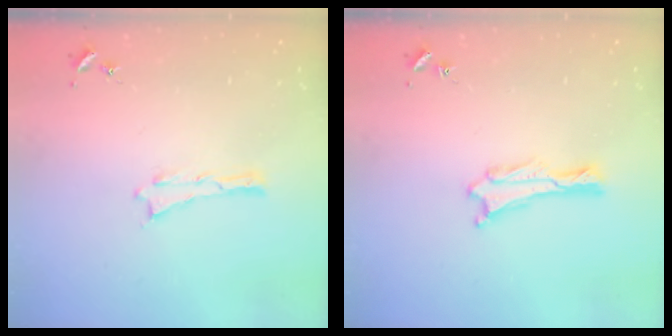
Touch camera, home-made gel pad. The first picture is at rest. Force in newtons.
{"total": 0.6, "press": 0.6, "slide": 0.2}